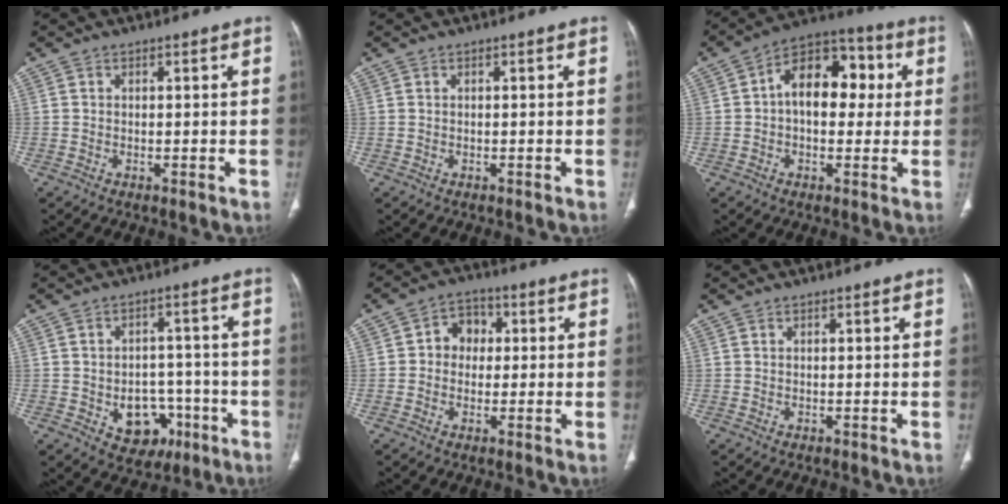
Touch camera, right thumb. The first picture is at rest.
{"total": 0.0}
{"total": 13.8, "force": [1.7, 8.8, 10.5], "torque": [-0.119, 0.033, 0.013]}
{"total": 9.7, "force": [-3.6, 7.3, 5.2], "torque": [-0.034, 0.030, -0.038]}
{"total": 5.9, "force": [0.6, 5.0, 3.1], "torque": [-0.017, 0.014, -0.001]}
{"total": 0.0}